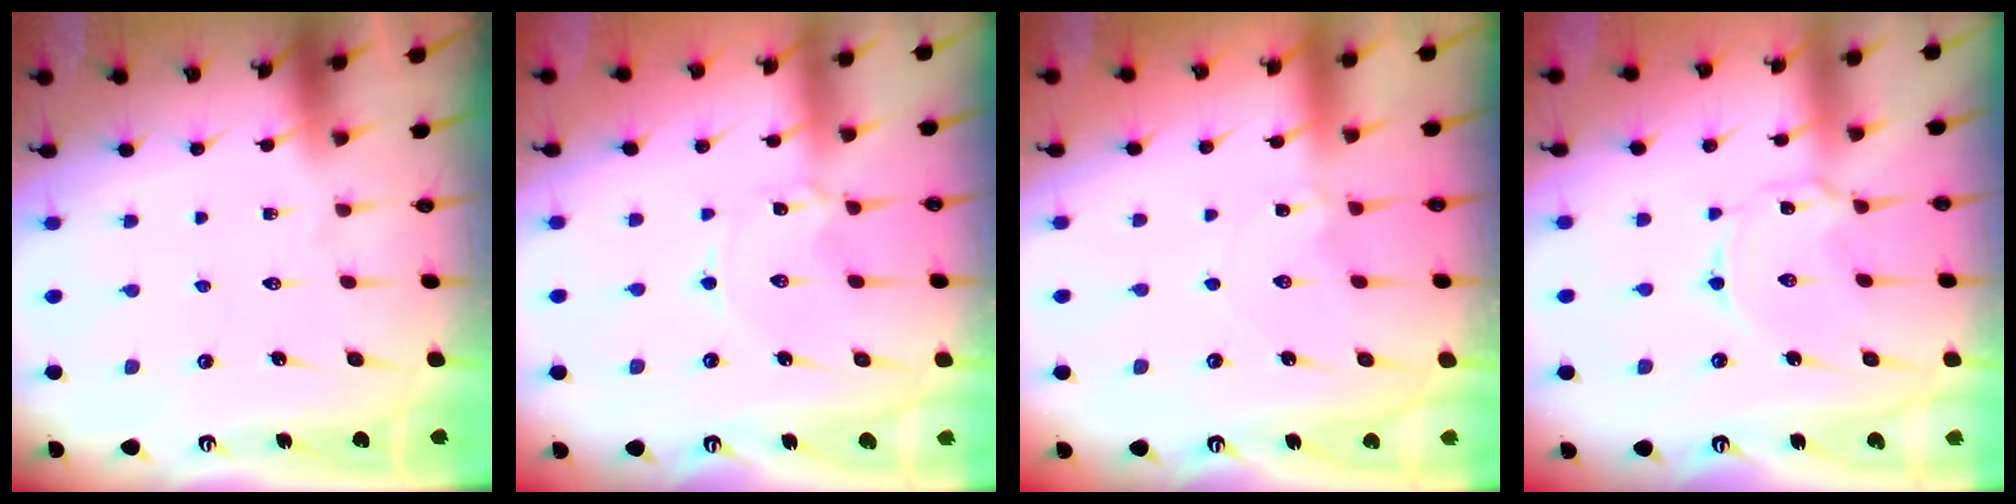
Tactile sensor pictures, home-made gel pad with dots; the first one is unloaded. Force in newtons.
{"total": 1.1, "press": 1.1, "slide": 0.2}
{"total": 0.0}
{"total": 2.2, "press": 2.2, "slide": 0.3}